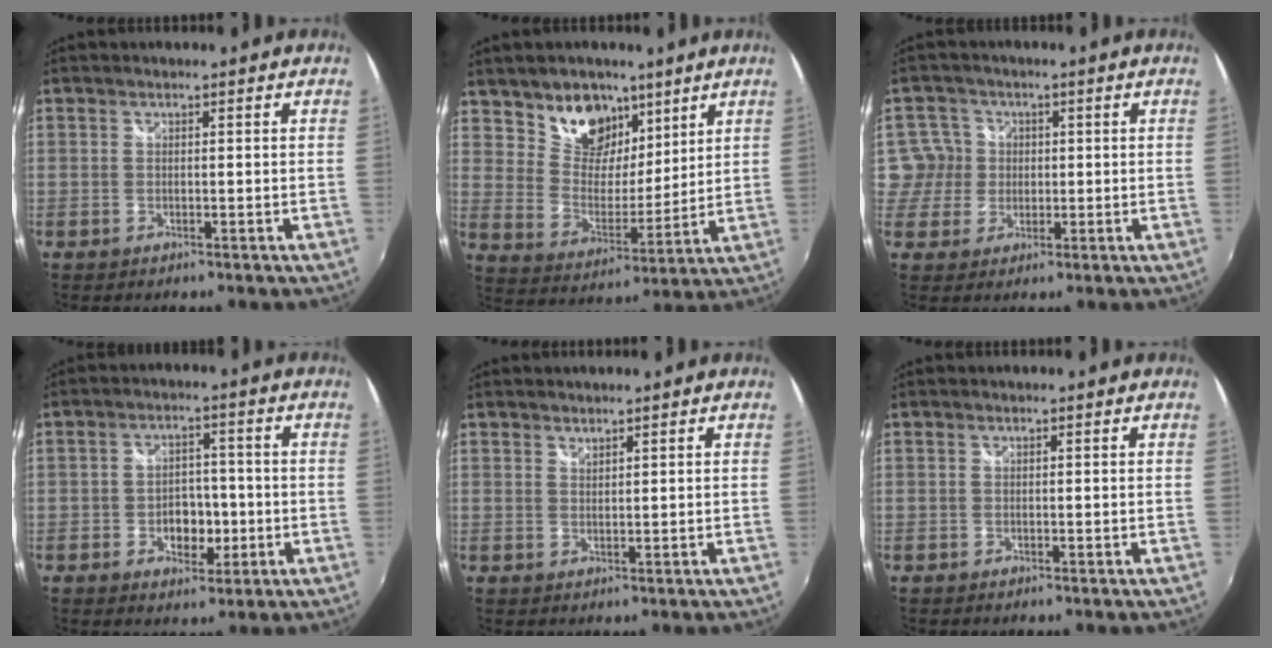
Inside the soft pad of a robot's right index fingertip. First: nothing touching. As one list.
[{"total": 12.5, "force": [8.3, 8.1, 4.6], "torque": [-0.087, 0.002, 0.151]}, {"total": 5.2, "force": [0.3, 5.2, 0.1], "torque": [0.011, 0.011, 0.000]}, {"total": 6.2, "force": [-1.8, 4.5, 3.8], "torque": [-0.069, 0.005, -0.022]}, {"total": 1.1, "force": [1.0, 0.2, 0.2], "torque": [-0.002, 0.000, 0.018]}, {"total": 0.0}]